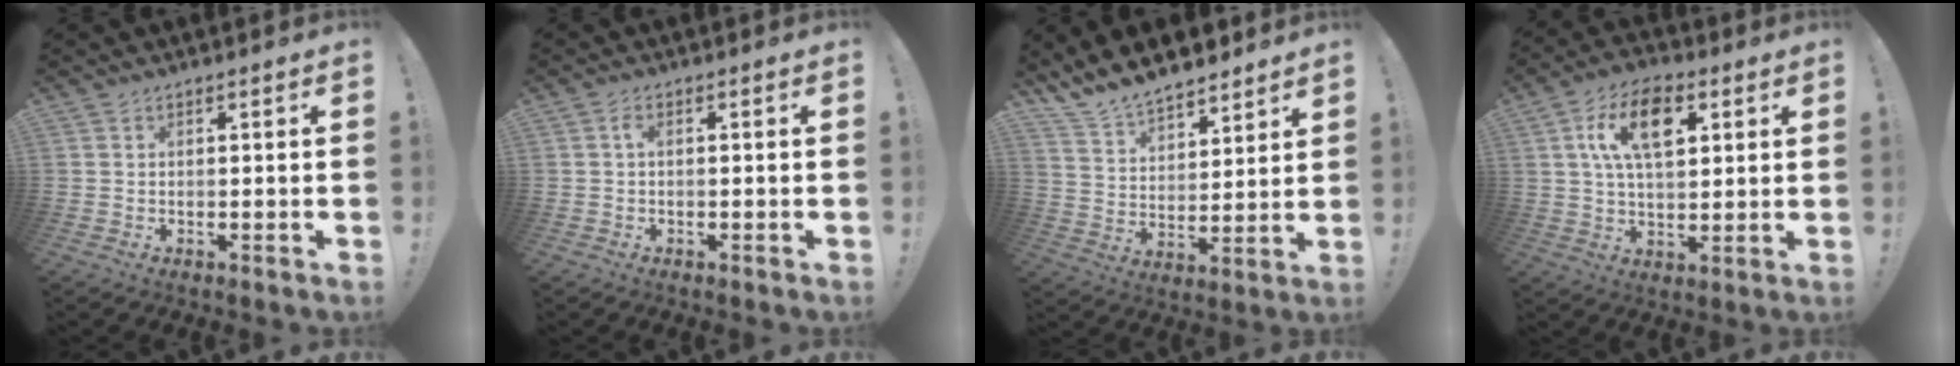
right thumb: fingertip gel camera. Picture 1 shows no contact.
{"total": 1.6, "force": [0.0, 0.5, 1.5], "torque": [-0.035, 0.007, -0.001]}
{"total": 10.1, "force": [9.3, 3.3, 2.1], "torque": [-0.068, -0.079, 0.177]}
{"total": 14.7, "force": [5.1, 8.3, 11.0], "torque": [-0.172, 0.006, 0.092]}